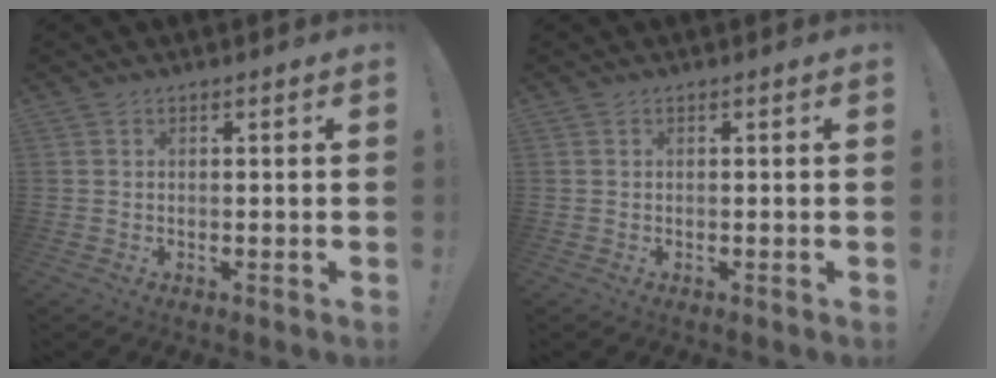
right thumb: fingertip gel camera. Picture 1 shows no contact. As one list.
[{"total": 0.0}]